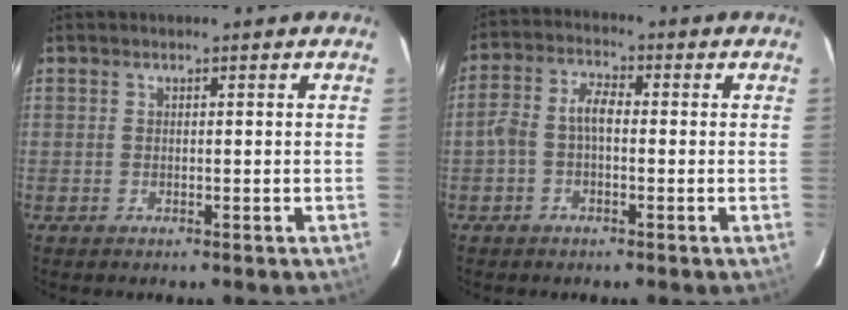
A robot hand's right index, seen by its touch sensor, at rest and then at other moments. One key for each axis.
{"total": 4.8, "fx": -0.9, "fy": 2.7, "fz": 3.9, "tx": -0.082, "ty": 0.020, "tz": -0.019}